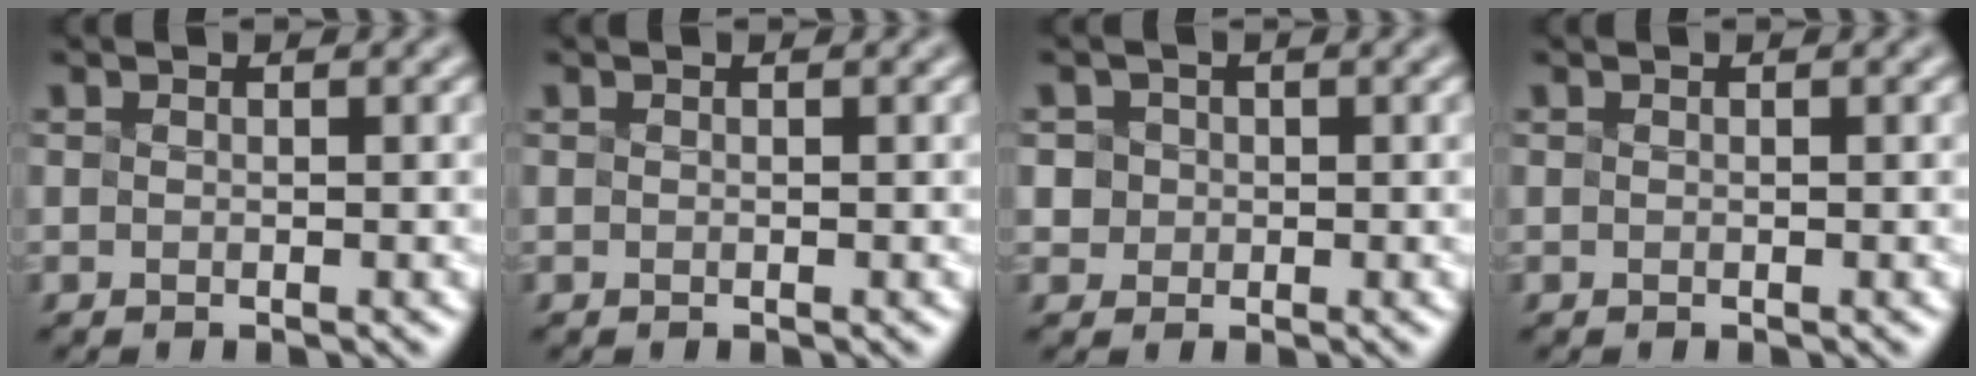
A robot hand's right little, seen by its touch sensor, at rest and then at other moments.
{"total": 0.0}
{"total": 2.6, "force": [0.7, 2.3, 0.8], "torque": [-0.002, 0.012, 0.009]}
{"total": 0.0}